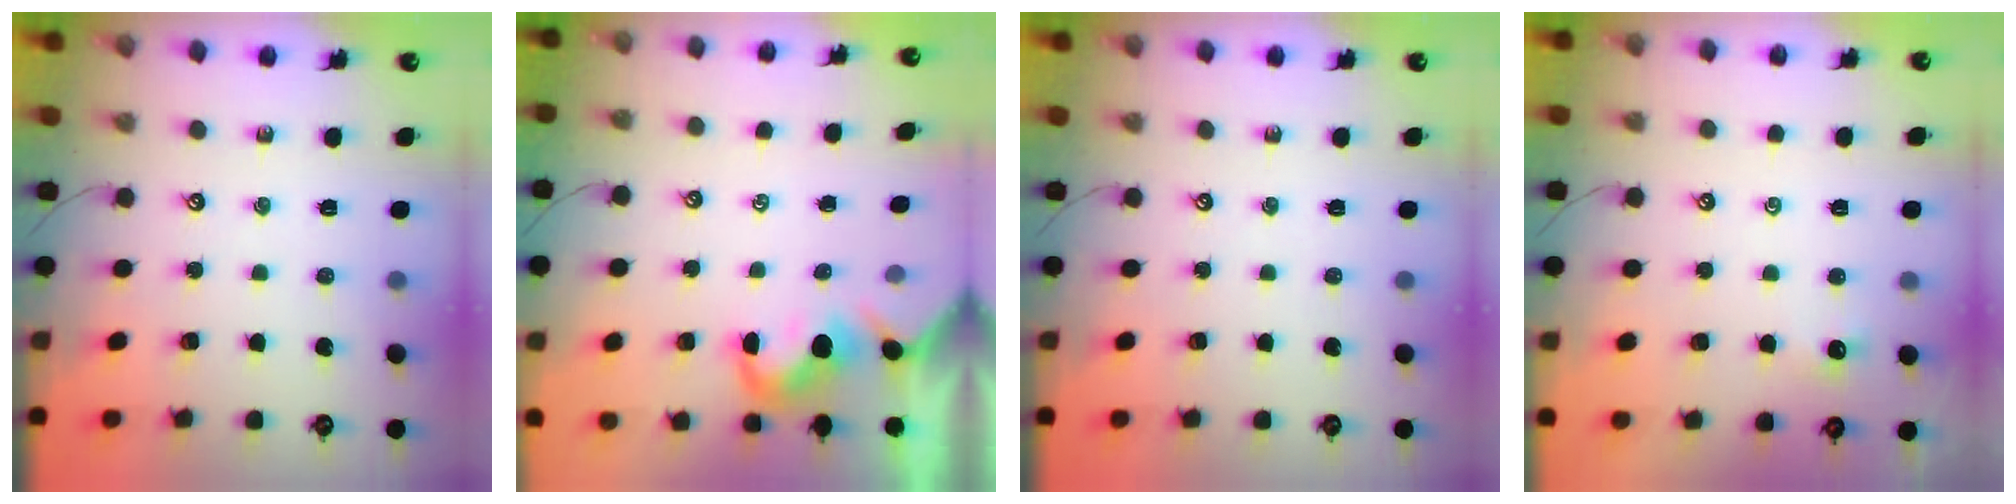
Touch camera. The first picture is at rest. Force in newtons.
{"total": 0.0}
{"total": 0.0}
{"total": 0.0}